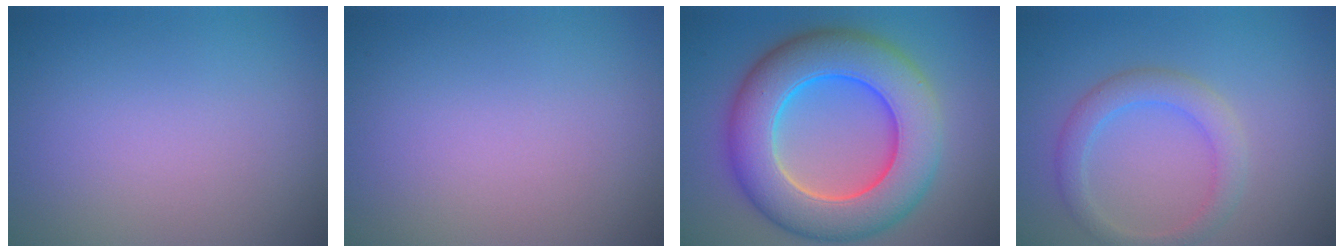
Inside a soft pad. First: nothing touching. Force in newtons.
{"total": 0.0}
{"total": 11.3, "press": 11.3, "slide": 0.3}
{"total": 2.9, "press": 2.9, "slide": 0.3}